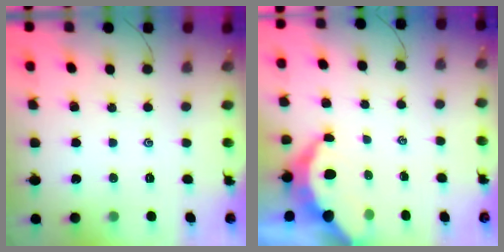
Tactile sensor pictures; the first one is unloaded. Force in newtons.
{"total": 5.5, "press": 5.5, "slide": 0.7}